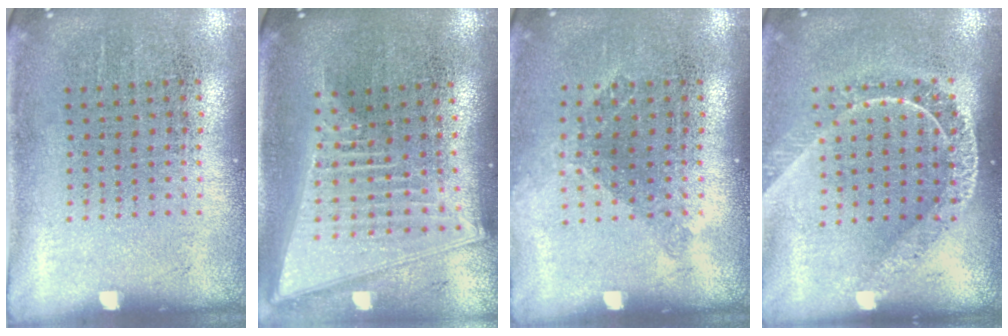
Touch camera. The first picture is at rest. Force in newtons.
{"total": 2.1, "press": 1.7, "slide": 1.2}
{"total": 1.0, "press": 0.9, "slide": 0.5}
{"total": 1.8, "press": 1.5, "slide": 1.0}